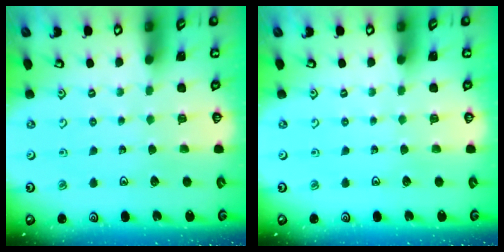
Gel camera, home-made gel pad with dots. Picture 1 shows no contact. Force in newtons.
{"total": 0.0}